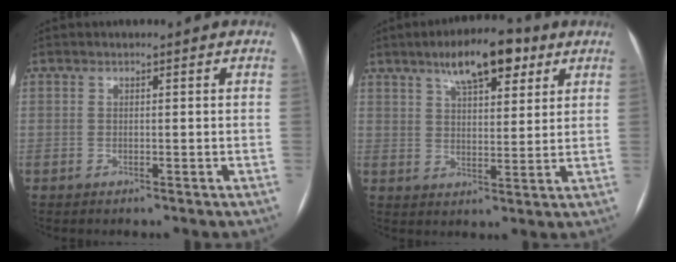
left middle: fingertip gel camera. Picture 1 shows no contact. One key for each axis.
{"total": 10.4, "fx": 6.3, "fy": 3.6, "fz": 7.5, "tx": -0.119, "ty": 0.017, "tz": 0.100}